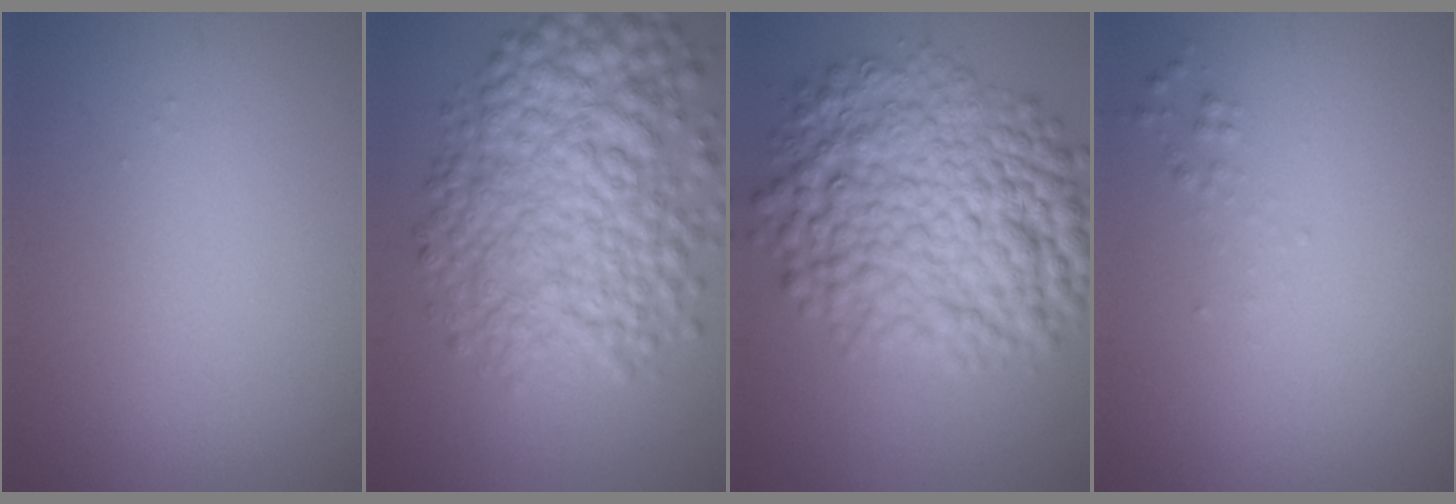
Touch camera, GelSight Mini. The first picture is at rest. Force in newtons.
{"total": 10.0, "press": 10.0, "slide": 0.2}
{"total": 10.8, "press": 10.8, "slide": 0.1}
{"total": 0.6, "press": 0.6, "slide": 0.0}